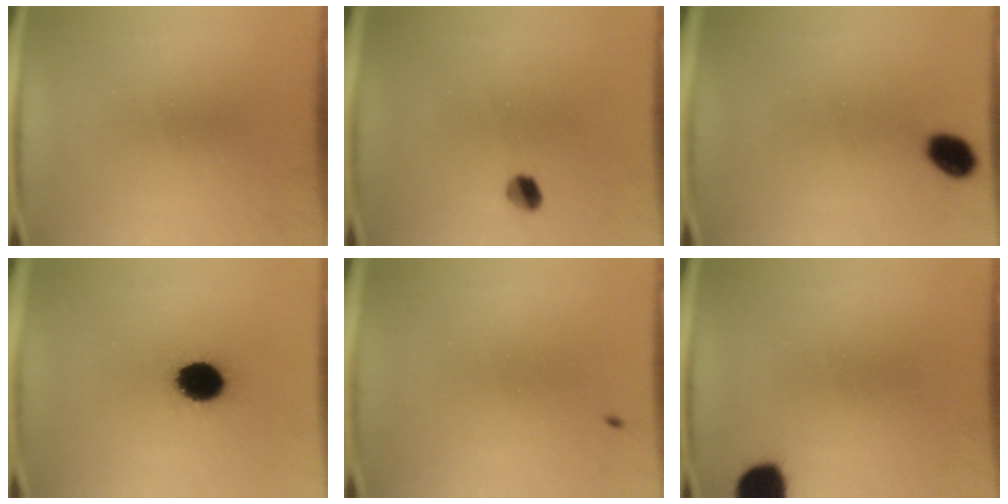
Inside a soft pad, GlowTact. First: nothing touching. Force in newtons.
{"total": 2.7}
{"total": 5.3}
{"total": 10.5}
{"total": 0.8}
{"total": 7.0}